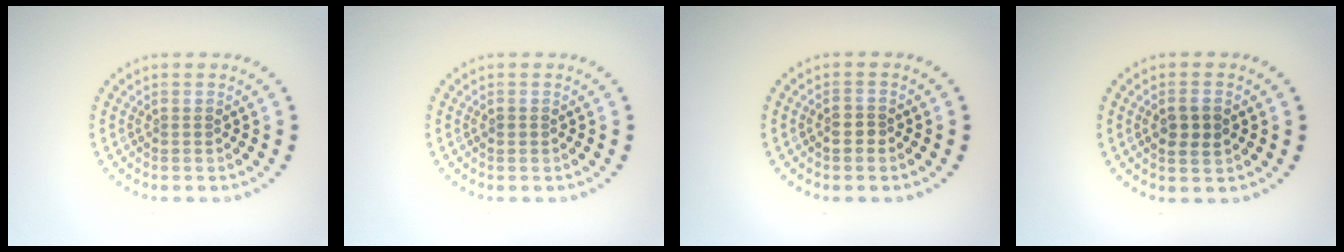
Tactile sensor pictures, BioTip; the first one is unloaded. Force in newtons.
{"total": 0.6, "press": 0.6, "slide": 0.1}
{"total": 1.4, "press": 1.2, "slide": 0.7}
{"total": 2.3, "press": 2.3, "slide": 0.4}